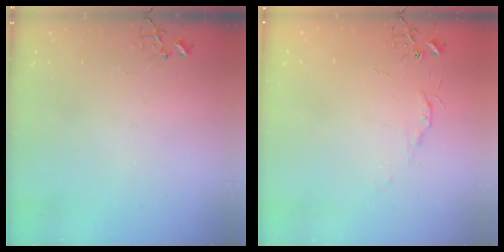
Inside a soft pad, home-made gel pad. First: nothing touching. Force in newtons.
{"total": 4.8, "press": 4.8, "slide": 0.7}